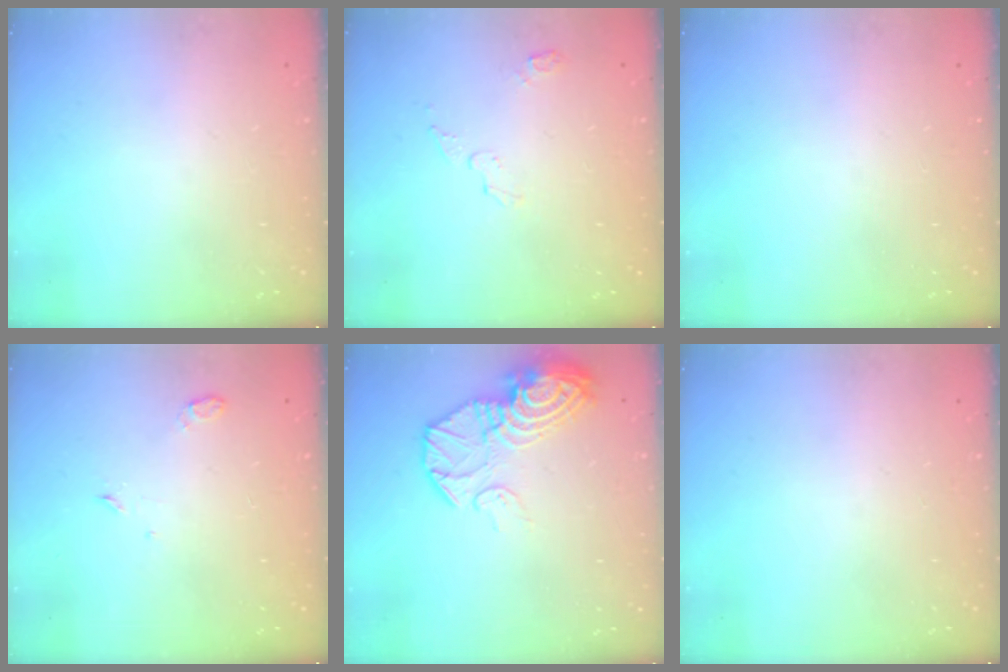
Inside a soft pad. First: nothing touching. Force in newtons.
{"total": 4.1, "press": 4.1, "slide": 0.4}
{"total": 0.0}
{"total": 3.0, "press": 2.9, "slide": 0.6}
{"total": 15.0, "press": 14.9, "slide": 1.7}
{"total": 0.0}